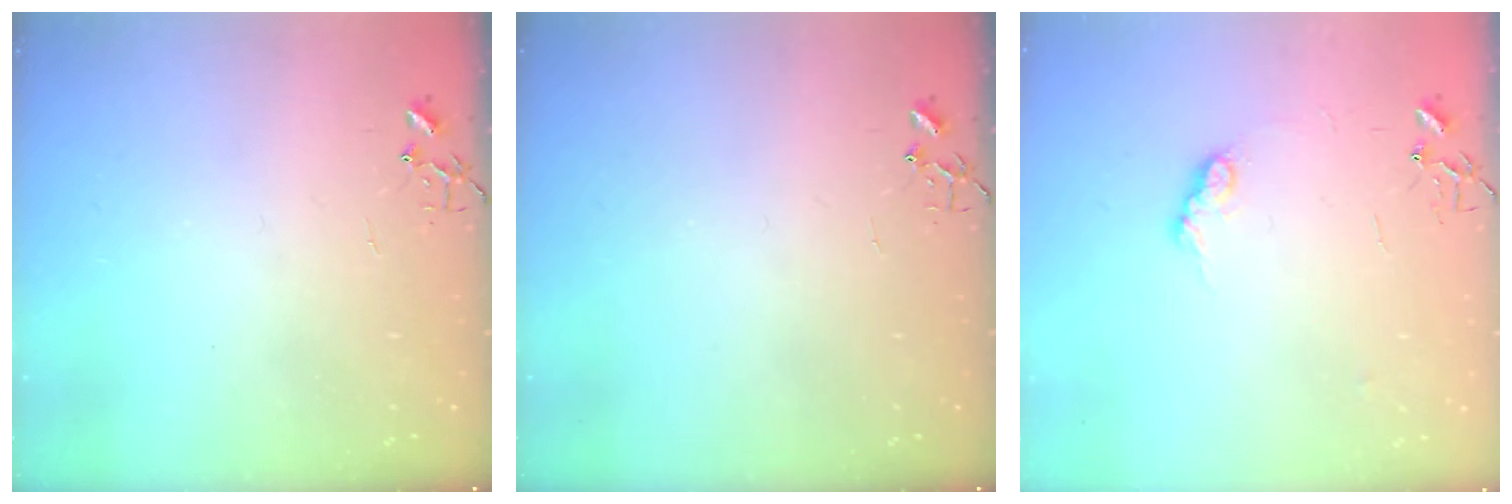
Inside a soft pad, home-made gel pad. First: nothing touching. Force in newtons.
{"total": 0.0}
{"total": 7.8, "press": 7.8, "slide": 0.1}